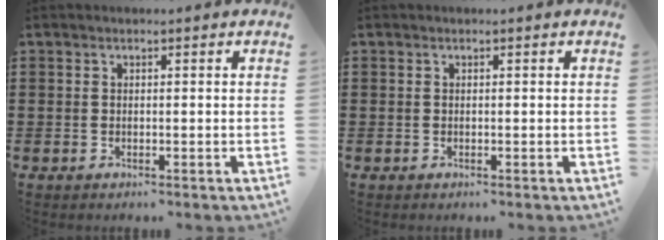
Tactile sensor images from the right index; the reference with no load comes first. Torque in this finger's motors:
{"motor_torque": [0.00, 0.01, 0.00, 0.00]}